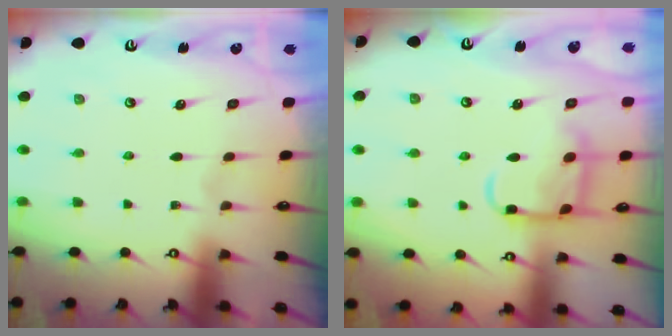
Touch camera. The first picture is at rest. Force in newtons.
{"total": 12.9, "press": 12.9, "slide": 1.2}